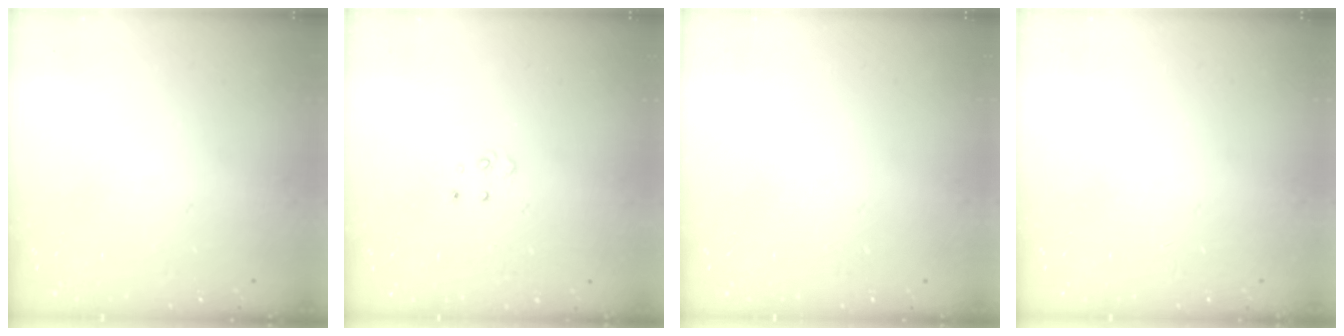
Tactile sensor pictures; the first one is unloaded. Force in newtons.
{"total": 4.0, "press": 3.9, "slide": 0.4}
{"total": 0.0}
{"total": 0.0}